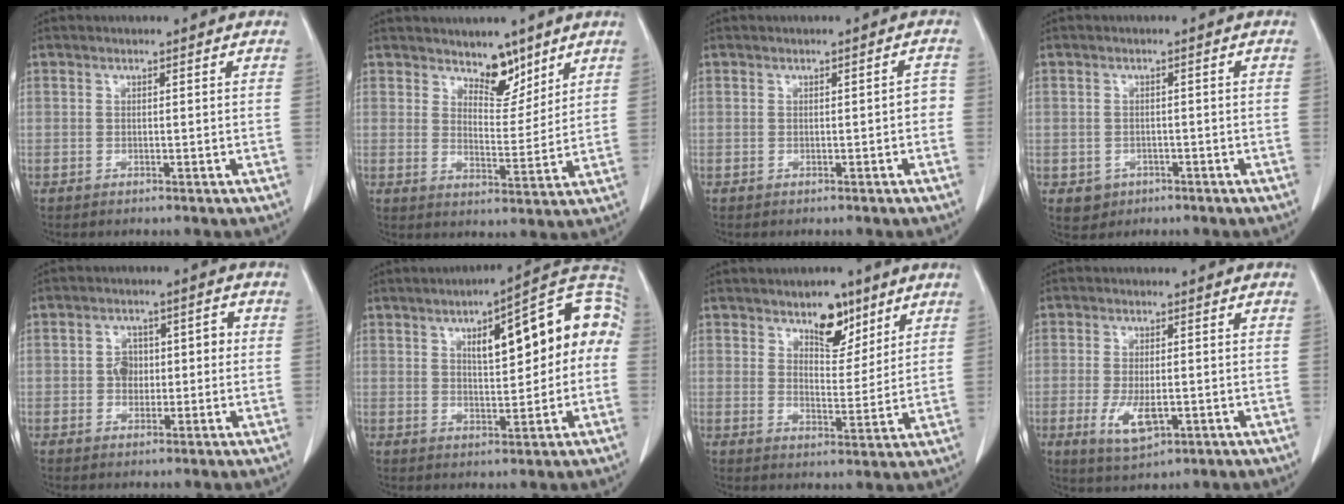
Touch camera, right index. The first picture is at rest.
{"total": 5.9, "force": [4.6, 2.6, 2.6], "torque": [-0.034, -0.009, 0.081]}
{"total": 1.5, "force": [-0.4, 0.6, 1.3], "torque": [-0.009, 0.005, -0.006]}
{"total": 2.8, "force": [-1.1, 2.5, 0.5], "torque": [-0.001, 0.007, -0.007]}
{"total": 4.4, "force": [-0.2, 3.5, 2.7], "torque": [-0.040, 0.025, 0.001]}
{"total": 16.2, "force": [2.9, 4.9, 15.2], "torque": [-0.208, 0.041, 0.037]}
{"total": 6.9, "force": [4.5, 3.3, 3.9], "torque": [-0.054, -0.002, 0.074]}
{"total": 6.0, "force": [-1.6, 2.5, 5.2], "torque": [-0.102, -0.010, -0.017]}